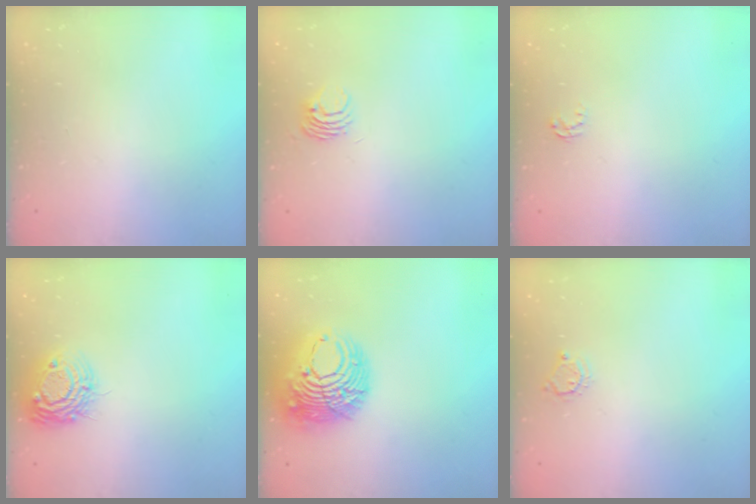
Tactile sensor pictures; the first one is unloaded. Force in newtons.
{"total": 4.0, "press": 4.0, "slide": 0.2}
{"total": 2.6, "press": 2.6, "slide": 0.4}
{"total": 10.3, "press": 10.3, "slide": 0.7}
{"total": 13.5, "press": 13.4, "slide": 1.5}
{"total": 3.7, "press": 3.7, "slide": 0.4}